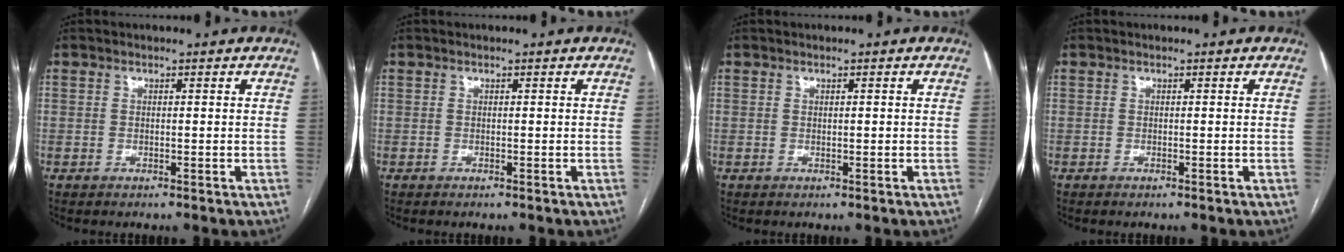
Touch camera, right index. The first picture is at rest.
{"total": 0.0}
{"total": 0.0}
{"total": 0.0}